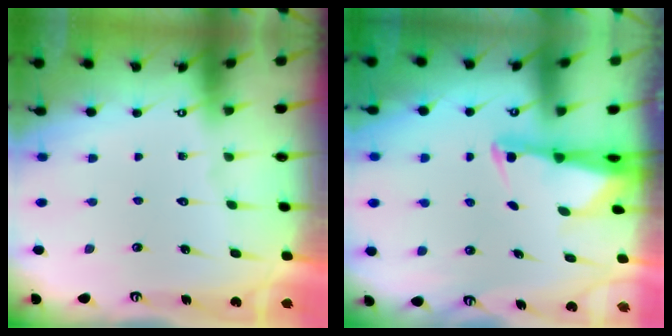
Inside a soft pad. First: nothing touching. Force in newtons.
{"total": 2.7, "press": 2.6, "slide": 0.5}